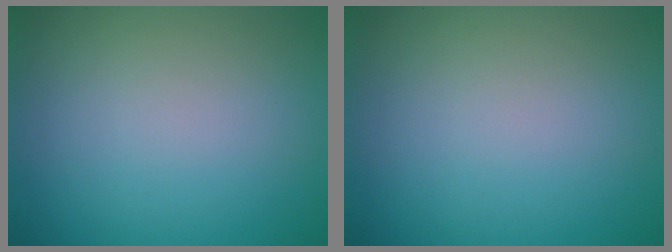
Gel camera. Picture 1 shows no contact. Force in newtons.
{"total": 0.0}